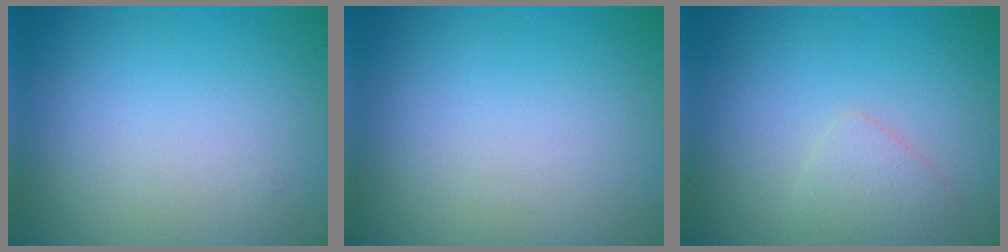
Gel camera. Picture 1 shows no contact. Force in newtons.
{"total": 0.0}
{"total": 1.6, "press": 1.6, "slide": 0.1}